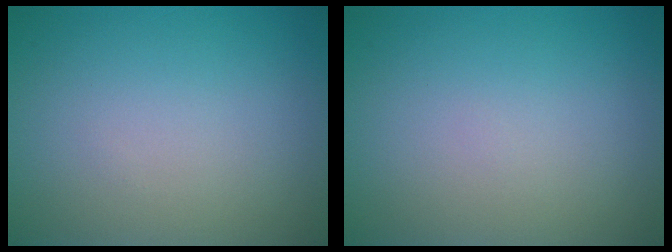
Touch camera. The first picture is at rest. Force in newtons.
{"total": 0.0}